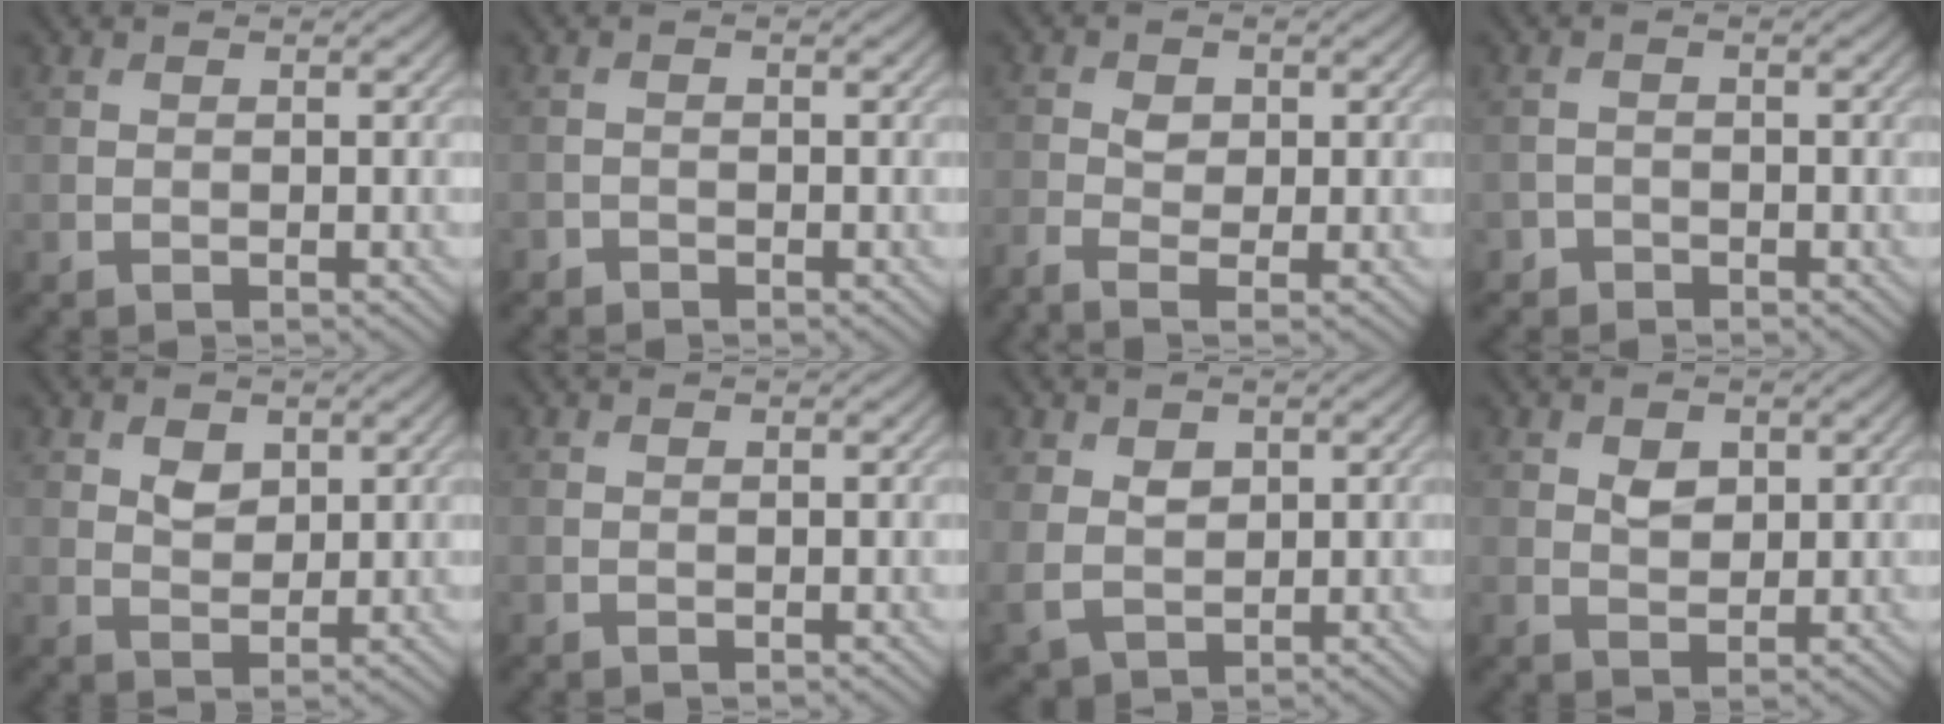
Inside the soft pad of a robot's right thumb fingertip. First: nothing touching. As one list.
[{"total": 0.9, "force": [-0.9, 0.3, 0.0], "torque": [0.001, -0.002, -0.019]}, {"total": 2.5, "force": [-1.0, 1.2, 2.0], "torque": [-0.048, 0.000, -0.025]}, {"total": 1.4, "force": [-1.0, 0.9, -0.1], "torque": [0.007, 0.002, -0.024]}, {"total": 2.6, "force": [1.3, 1.7, 1.5], "torque": [-0.028, -0.003, 0.025]}, {"total": 0.0}, {"total": 3.7, "force": [1.2, 2.8, 2.2], "torque": [-0.056, -0.008, 0.028]}, {"total": 2.3, "force": [0.9, 1.6, 1.4], "torque": [-0.026, -0.003, 0.018]}]